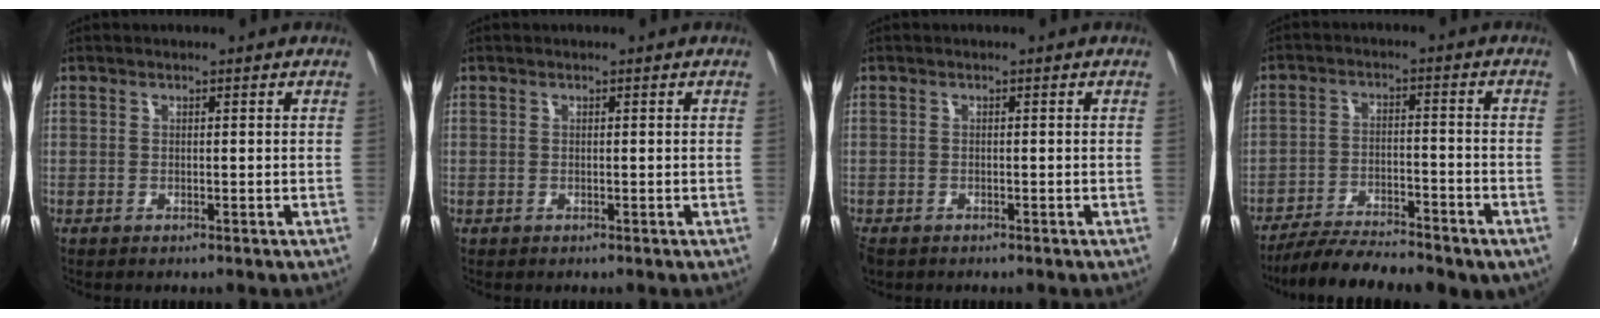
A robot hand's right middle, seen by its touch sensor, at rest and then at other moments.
{"total": 0.0}
{"total": 2.3, "force": [-1.6, 1.3, 0.9], "torque": [-0.024, -0.010, -0.029]}
{"total": 15.3, "force": [-12.2, 4.2, 8.2], "torque": [-0.162, -0.036, -0.185]}